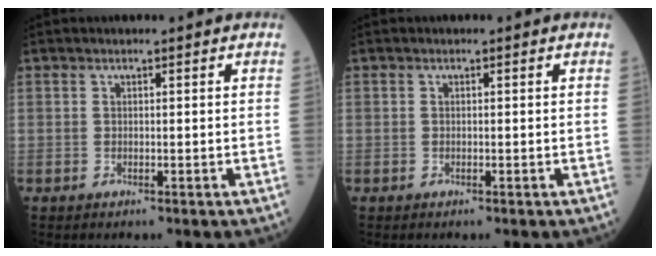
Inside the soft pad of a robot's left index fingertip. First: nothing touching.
{"total": 0.0}